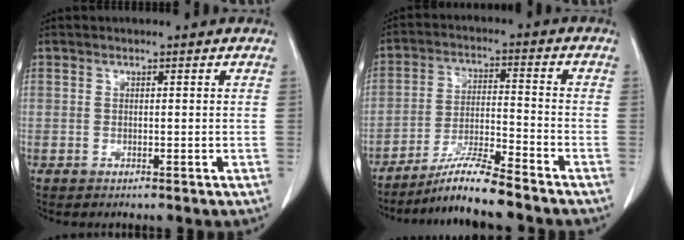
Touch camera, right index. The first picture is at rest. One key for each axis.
{"total": 8.1, "fx": -7.0, "fy": -0.8, "fz": 4.0, "tx": -0.077, "ty": -0.016, "tz": -0.128}